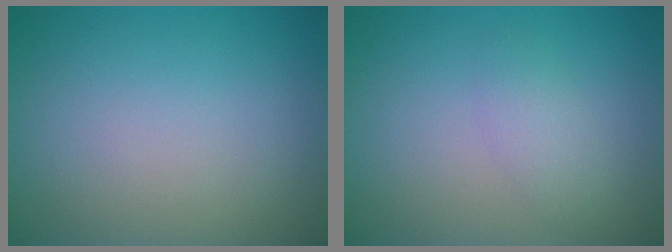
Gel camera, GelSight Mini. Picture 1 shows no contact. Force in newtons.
{"total": 1.7, "press": 1.7, "slide": 0.1}